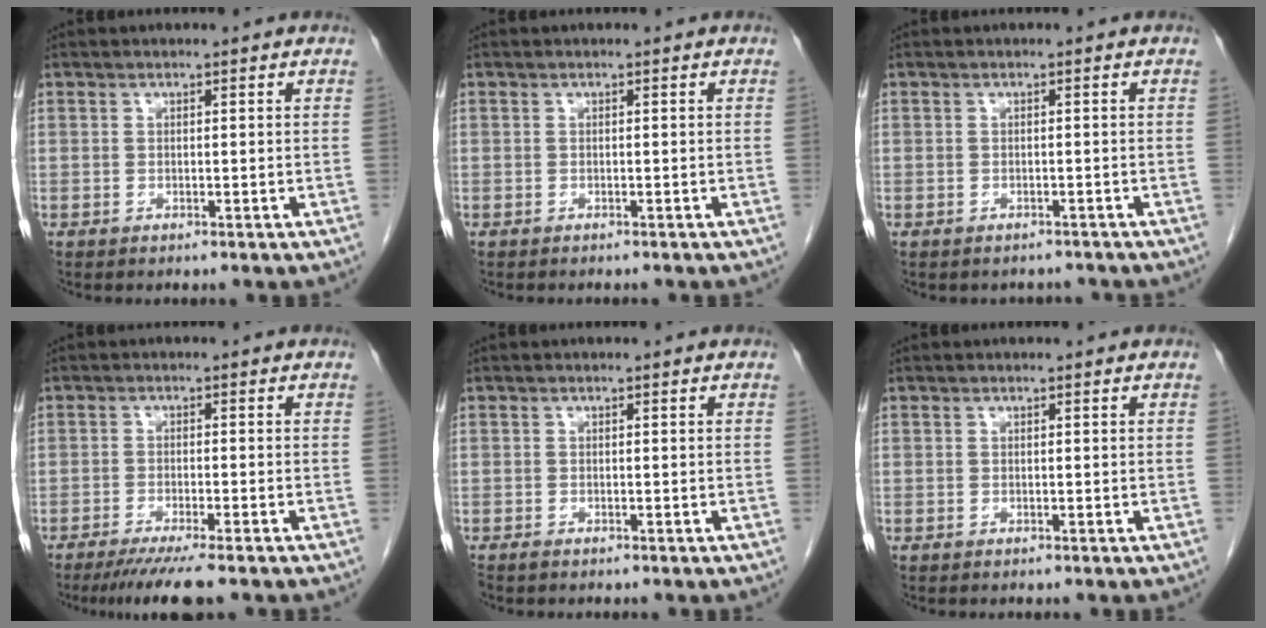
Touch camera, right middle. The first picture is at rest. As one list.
[{"total": 0.9, "force": [-0.8, 0.2, 0.3], "torque": [-0.009, -0.002, -0.011]}, {"total": 2.3, "force": [-2.0, 1.0, -0.1], "torque": [0.000, 0.000, -0.027]}, {"total": 6.9, "force": [-5.5, -0.2, 4.3], "torque": [-0.060, -0.017, -0.087]}, {"total": 0.5, "force": [-0.5, 0.1, 0.2], "torque": [-0.010, -0.002, -0.010]}, {"total": 0.0}]